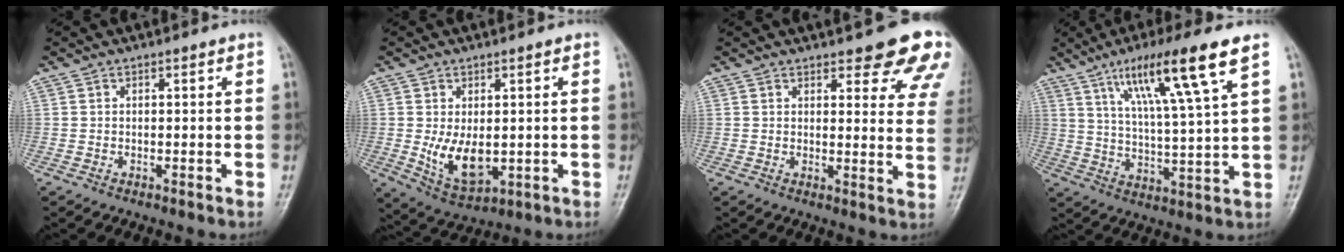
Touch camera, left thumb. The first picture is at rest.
{"total": 8.0, "force": [-0.5, 4.7, 6.4], "torque": [-0.097, -0.018, 0.009]}
{"total": 14.0, "force": [10.5, 4.4, 8.1], "torque": [-0.047, -0.051, 0.103]}
{"total": 15.2, "force": [8.1, 1.0, 12.9], "torque": [-0.226, -0.025, 0.141]}